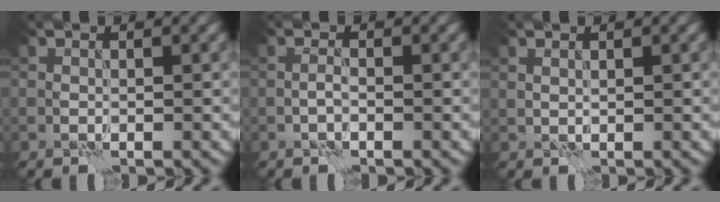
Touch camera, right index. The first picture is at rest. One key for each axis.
{"total": 0.6, "fx": -0.5, "fy": 0.0, "fz": 0.4, "tx": -0.008, "ty": 0.004, "tz": -0.012}
{"total": 0.7, "fx": 0.7, "fy": 0.0, "fz": 0.1, "tx": -0.005, "ty": -0.001, "tz": 0.014}